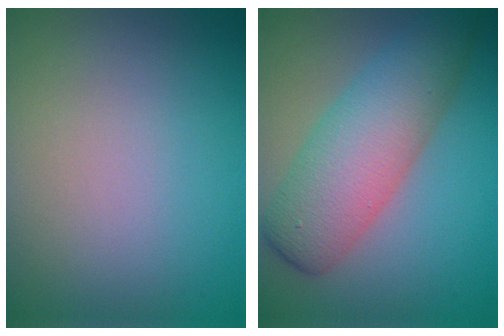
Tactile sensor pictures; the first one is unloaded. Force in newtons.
{"total": 7.5, "press": 7.5, "slide": 0.4}